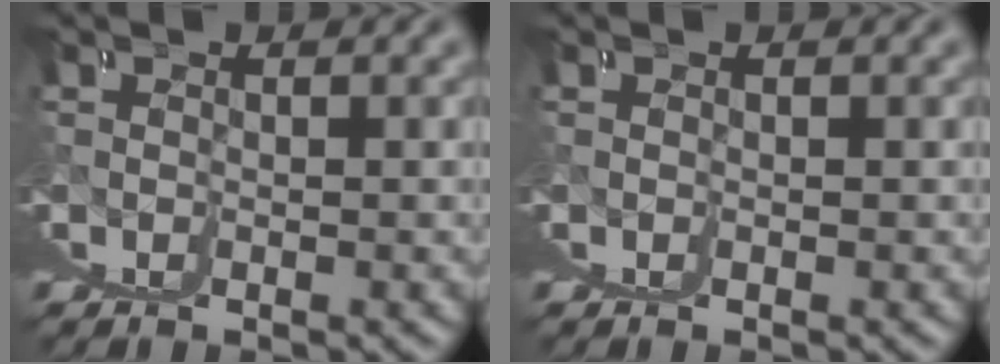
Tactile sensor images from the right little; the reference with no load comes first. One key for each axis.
{"total": 0.0}